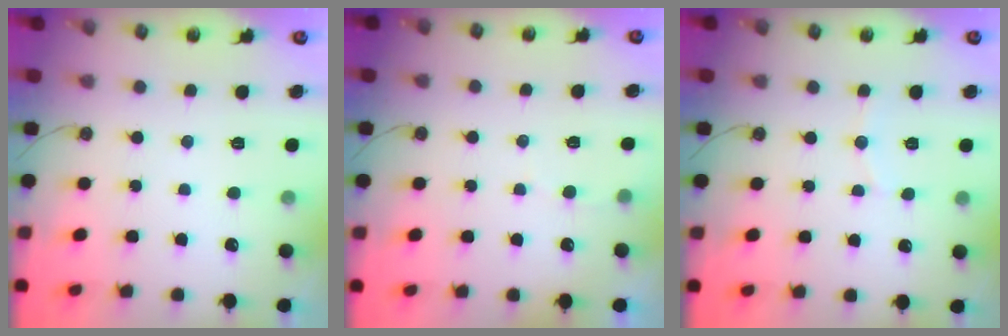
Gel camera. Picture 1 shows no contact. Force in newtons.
{"total": 2.8, "press": 2.8, "slide": 0.2}
{"total": 4.7, "press": 4.6, "slide": 0.5}